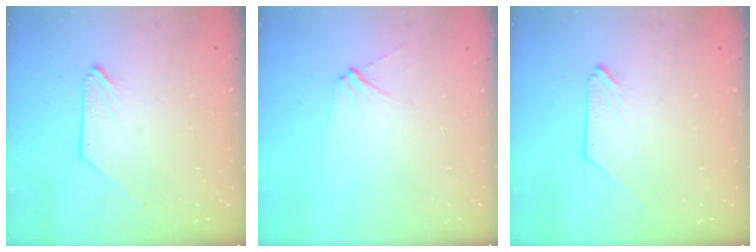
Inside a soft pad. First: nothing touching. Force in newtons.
{"total": 4.2, "press": 4.1, "slide": 0.6}
{"total": 0.0}